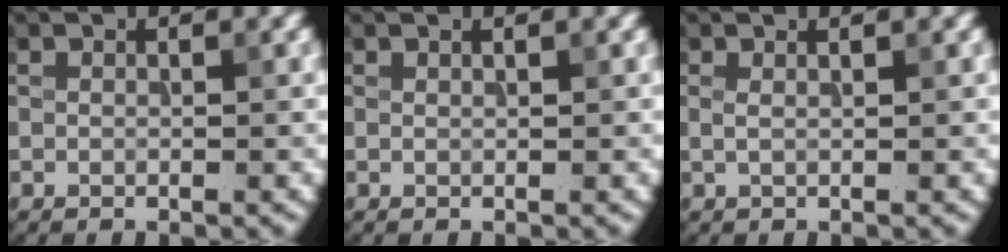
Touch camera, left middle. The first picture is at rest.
{"total": 0.6, "force": [0.4, 0.0, 0.4], "torque": [-0.005, 0.000, 0.006]}
{"total": 1.1, "force": [0.5, 0.3, 1.0], "torque": [-0.016, 0.001, 0.003]}